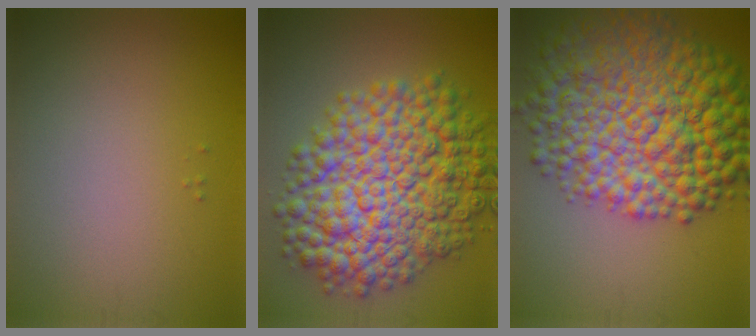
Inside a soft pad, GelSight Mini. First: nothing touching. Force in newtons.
{"total": 13.0, "press": 13.0, "slide": 0.2}
{"total": 14.9, "press": 14.9, "slide": 0.2}